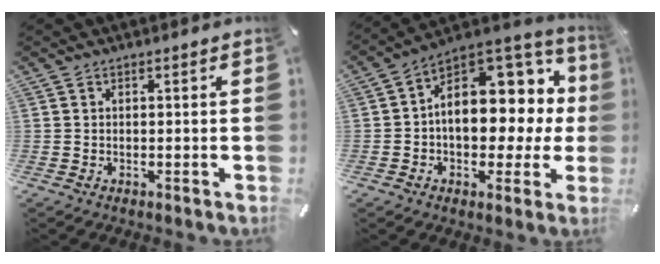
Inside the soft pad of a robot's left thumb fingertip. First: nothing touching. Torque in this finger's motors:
{"motor_torque": [2.45, 2.56, 1.28, 0.14, 0.42]}